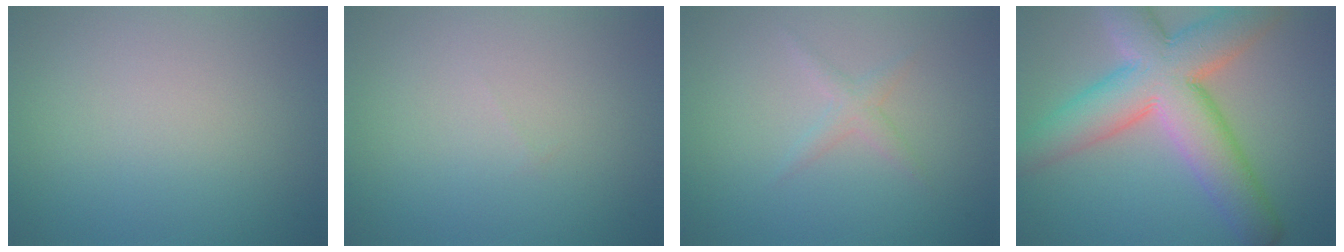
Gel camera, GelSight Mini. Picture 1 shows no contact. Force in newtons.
{"total": 0.0}
{"total": 1.3, "press": 1.3, "slide": 0.1}
{"total": 11.1, "press": 11.1, "slide": 0.8}